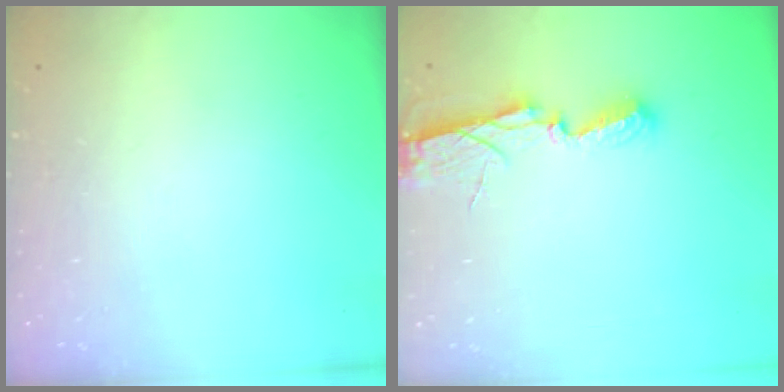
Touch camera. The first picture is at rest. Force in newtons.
{"total": 6.3, "press": 6.2, "slide": 0.4}